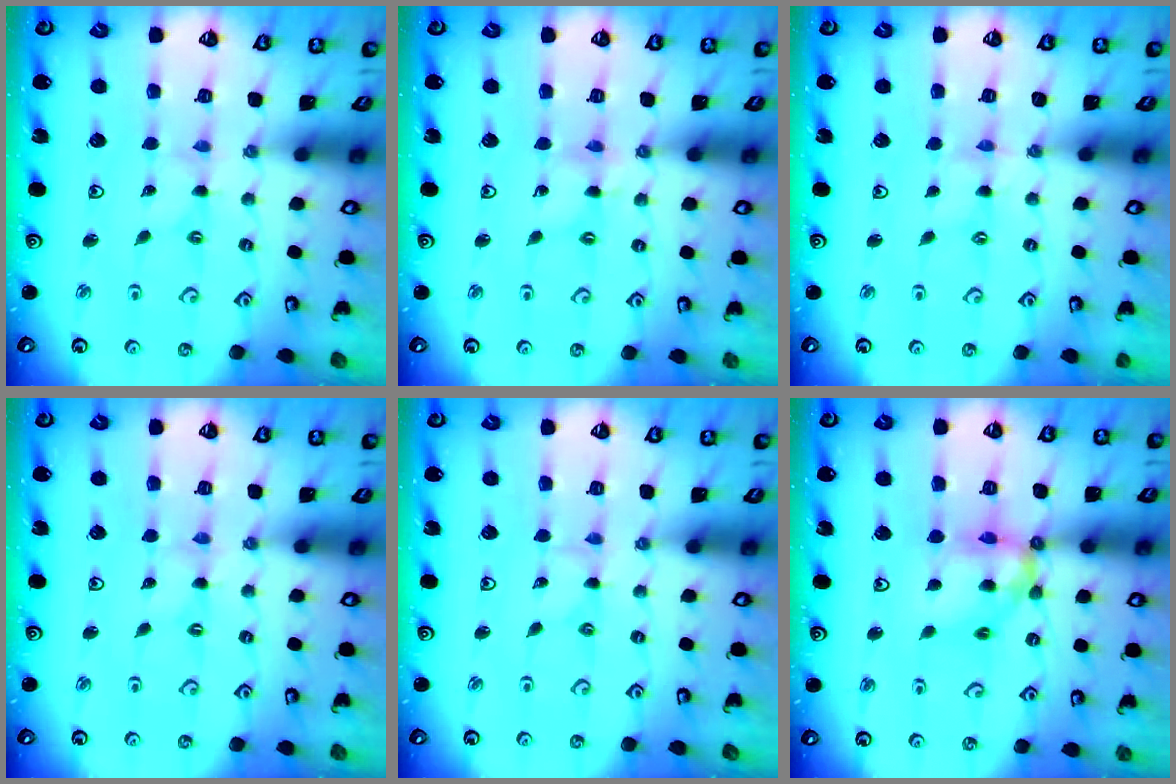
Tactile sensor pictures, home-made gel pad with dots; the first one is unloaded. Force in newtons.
{"total": 2.0, "press": 2.0, "slide": 0.2}
{"total": 0.0}
{"total": 0.0}
{"total": 0.0}
{"total": 12.5, "press": 12.4, "slide": 1.5}